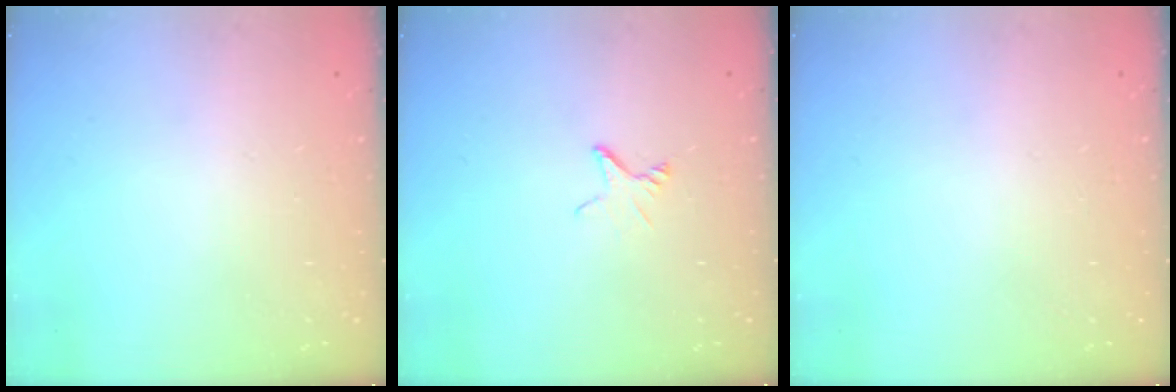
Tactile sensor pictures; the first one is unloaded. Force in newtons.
{"total": 2.3, "press": 2.3, "slide": 0.2}
{"total": 0.0}